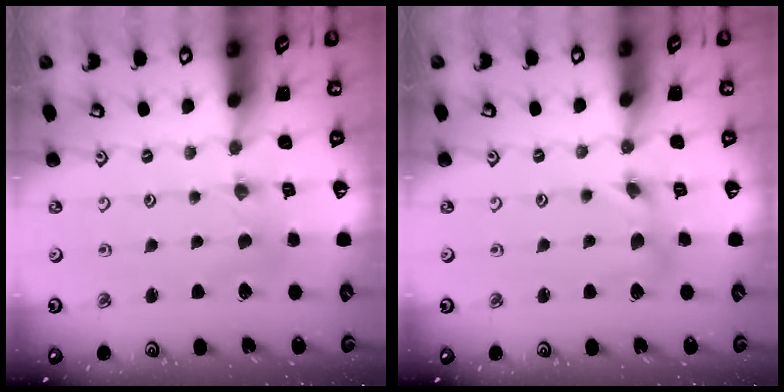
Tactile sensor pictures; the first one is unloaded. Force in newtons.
{"total": 3.5, "press": 3.5, "slide": 0.5}